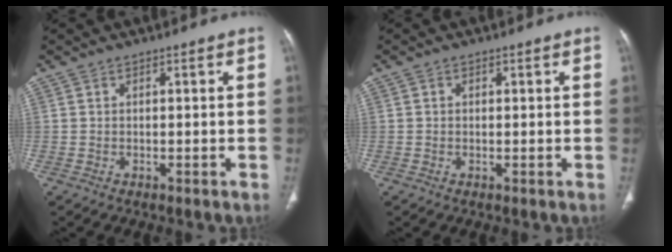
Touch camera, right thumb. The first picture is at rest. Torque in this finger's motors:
{"motor_torque": [-0.22, -0.16, -0.07, 0.18, 0.03]}